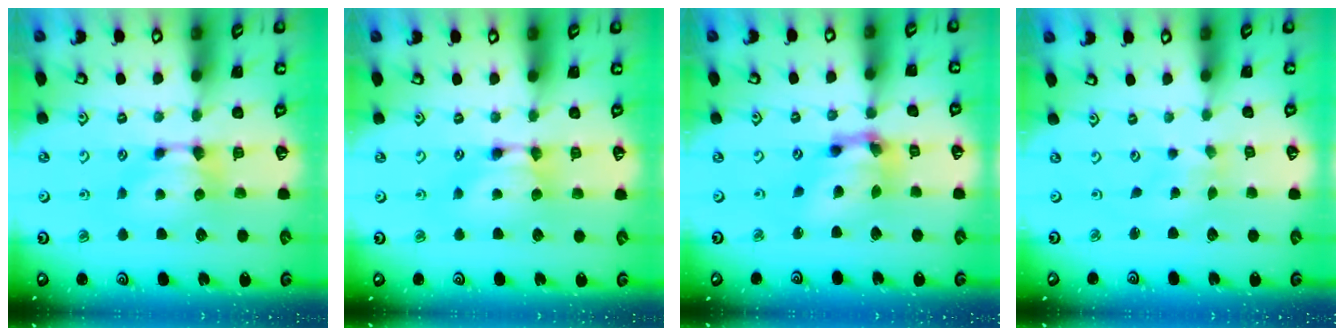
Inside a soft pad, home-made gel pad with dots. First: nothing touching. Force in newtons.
{"total": 1.6, "press": 1.6, "slide": 0.2}
{"total": 7.6, "press": 7.2, "slide": 2.3}
{"total": 4.9, "press": 4.8, "slide": 0.7}